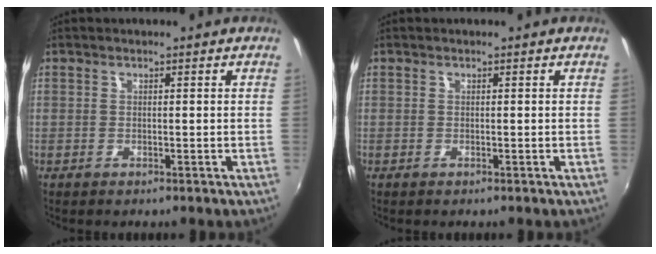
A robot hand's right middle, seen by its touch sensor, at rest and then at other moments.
{"total": 0.0}